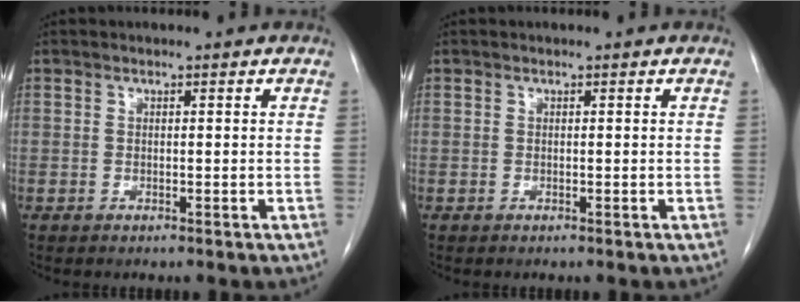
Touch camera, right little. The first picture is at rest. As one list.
[{"total": 0.0}]